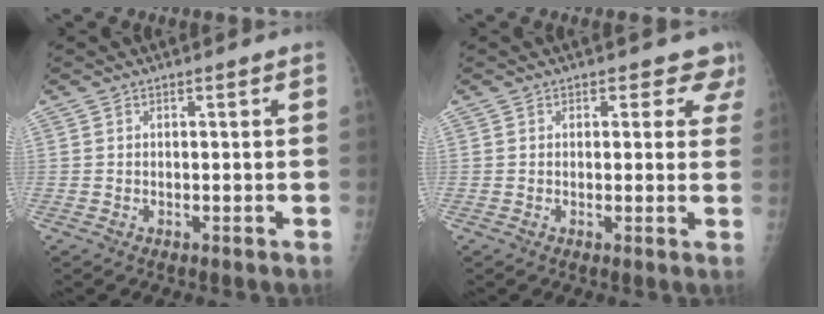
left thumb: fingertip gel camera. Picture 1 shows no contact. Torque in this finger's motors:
{"motor_torque": [-0.31, -0.11, -0.25, -0.22, 0.05]}